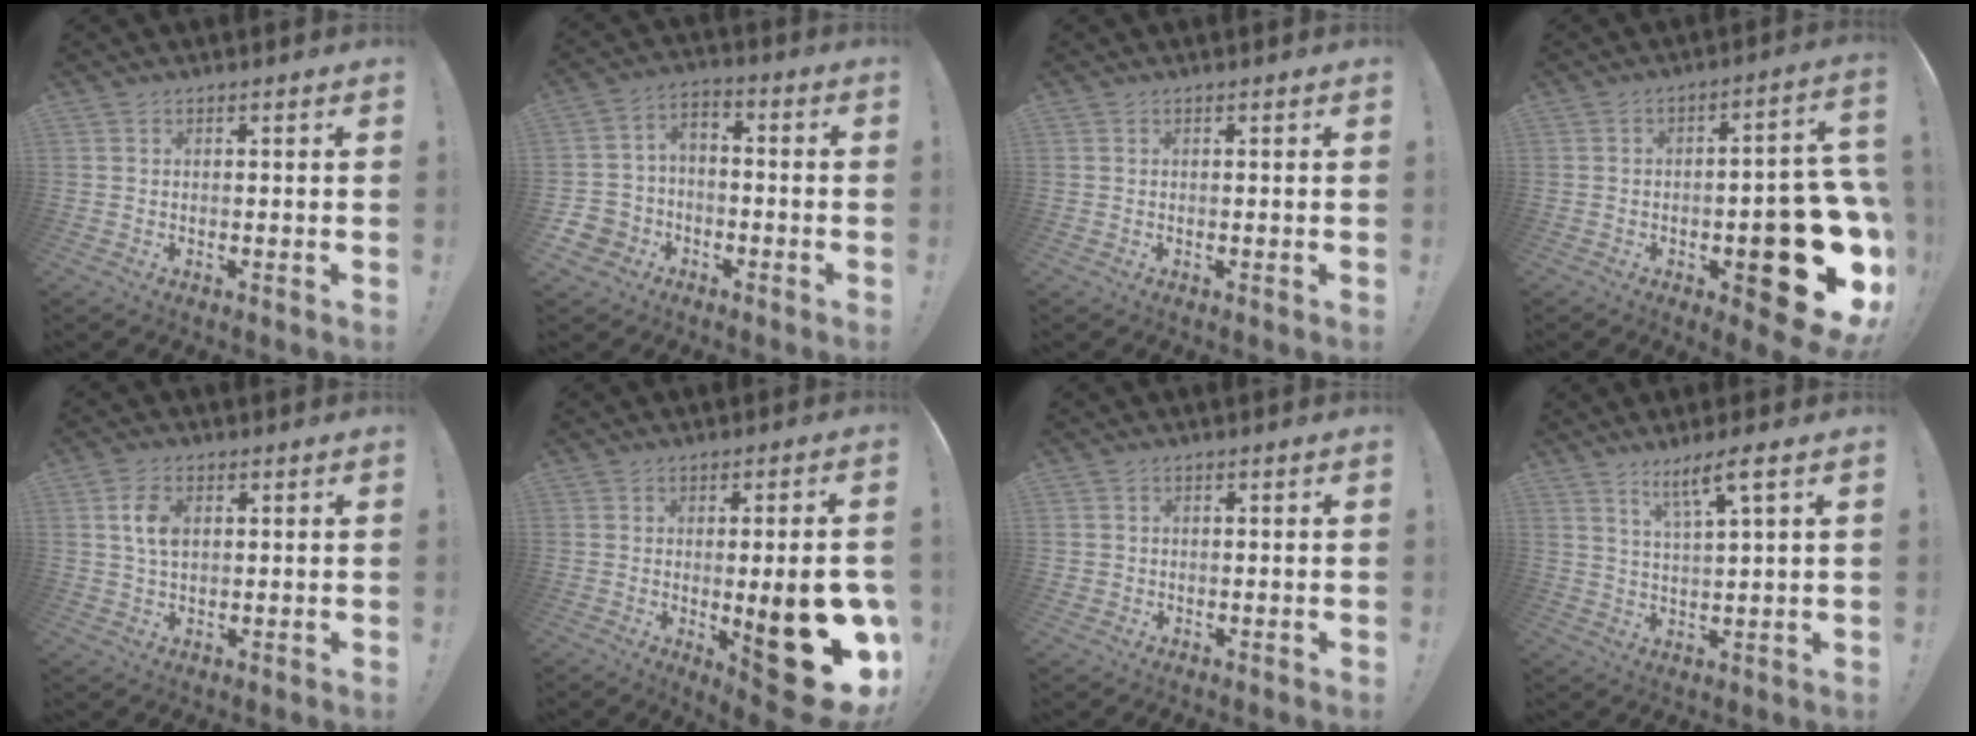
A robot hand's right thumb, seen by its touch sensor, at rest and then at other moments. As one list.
[{"total": 6.8, "force": [-4.4, 5.0, 1.4], "torque": [-0.034, 0.030, -0.082]}, {"total": 0.0}, {"total": 22.8, "force": [-6.6, 8.6, 20.0], "torque": [-0.230, 0.027, -0.083]}, {"total": 6.1, "force": [1.4, 3.7, 4.6], "torque": [-0.082, -0.001, 0.023]}, {"total": 21.3, "force": [-5.0, 6.0, 19.8], "torque": [-0.240, 0.006, -0.056]}, {"total": 1.1, "force": [0.0, 1.1, 0.1], "torque": [-0.009, 0.006, 0.002]}, {"total": 7.0, "force": [4.4, 0.3, 5.4], "torque": [-0.088, -0.021, 0.069]}]